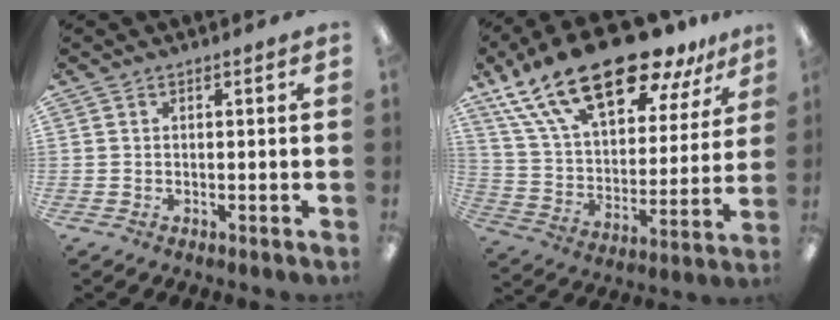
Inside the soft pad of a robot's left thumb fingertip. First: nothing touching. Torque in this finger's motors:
{"motor_torque": [1.02, 1.07, 1.44, -1.33, 0.22]}